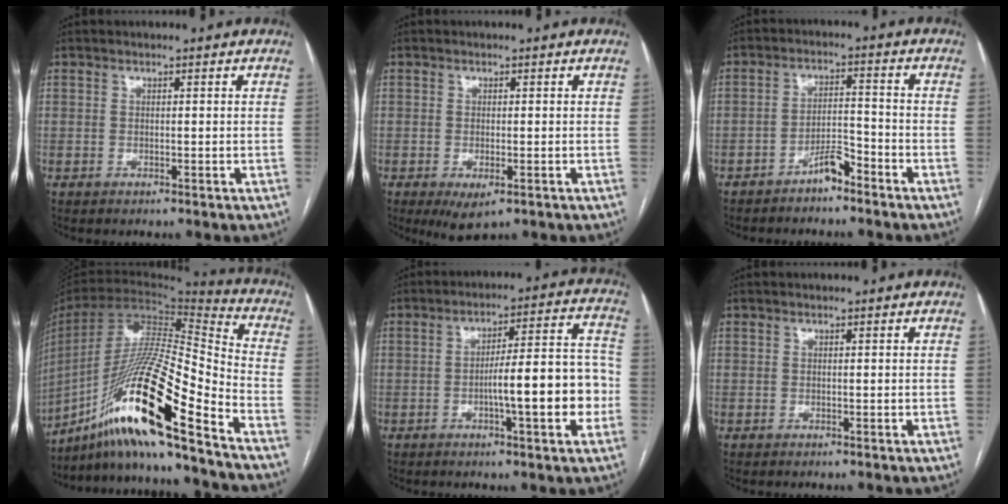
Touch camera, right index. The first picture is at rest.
{"total": 3.8, "force": [-1.8, 1.4, 3.0], "torque": [-0.046, -0.009, -0.019]}
{"total": 4.1, "force": [-3.0, 0.7, 2.7], "torque": [-0.048, 0.007, -0.054]}
{"total": 22.9, "force": [-14.9, 0.6, 17.4], "torque": [-0.344, -0.018, -0.278]}
{"total": 12.5, "force": [-2.8, 1.9, 12.0], "torque": [-0.171, 0.025, -0.040]}
{"total": 0.0}